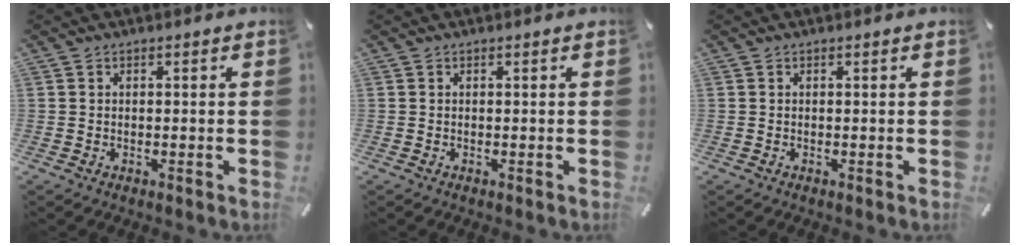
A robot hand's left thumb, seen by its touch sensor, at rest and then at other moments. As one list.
[{"total": 0.0}, {"total": 0.0}]